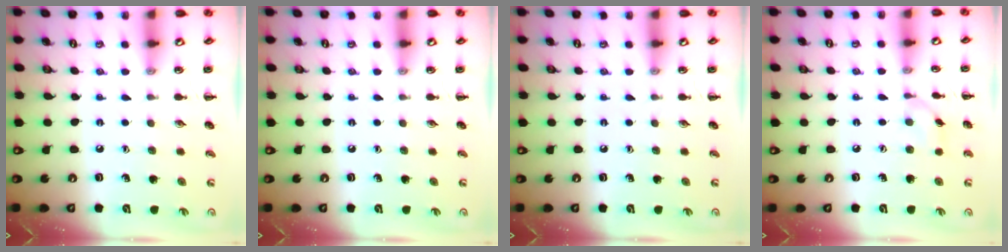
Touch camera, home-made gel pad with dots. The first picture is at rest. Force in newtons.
{"total": 0.0}
{"total": 0.0}
{"total": 5.2, "press": 5.1, "slide": 0.9}